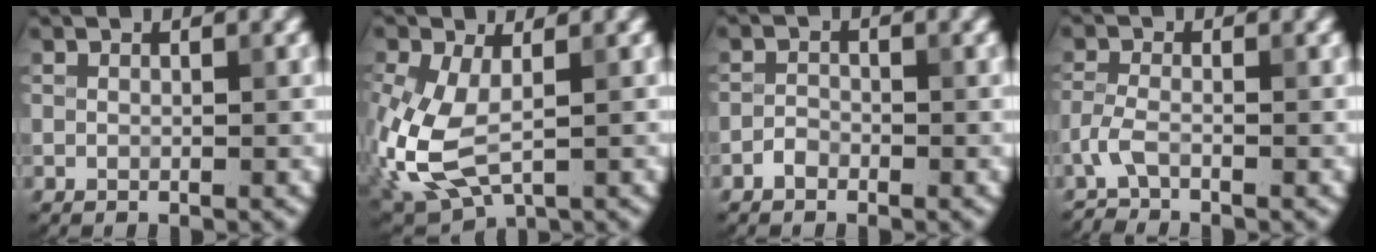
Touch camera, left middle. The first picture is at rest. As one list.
[{"total": 8.0, "force": [-1.3, 4.5, 6.5], "torque": [-0.173, -0.017, -0.022]}, {"total": 1.2, "force": [-0.8, 0.7, 0.5], "torque": [-0.006, 0.004, -0.018]}, {"total": 1.7, "force": [-1.5, 0.3, 0.8], "torque": [-0.023, -0.003, -0.043]}]